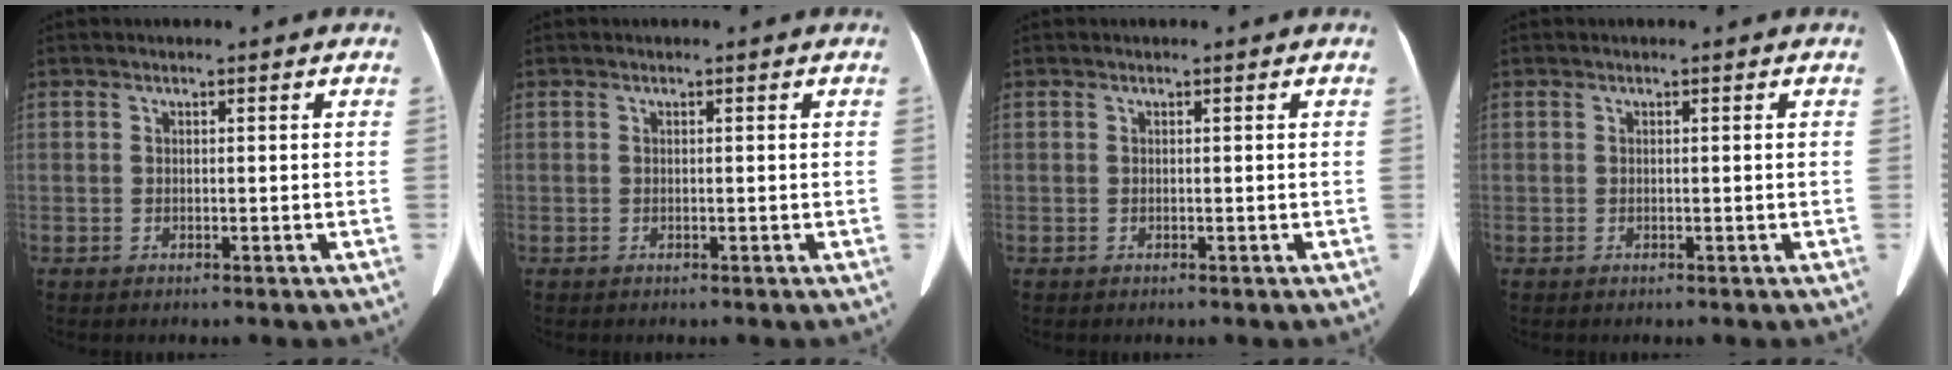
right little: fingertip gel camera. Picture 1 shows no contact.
{"total": 0.0}
{"total": 0.0}
{"total": 0.0}